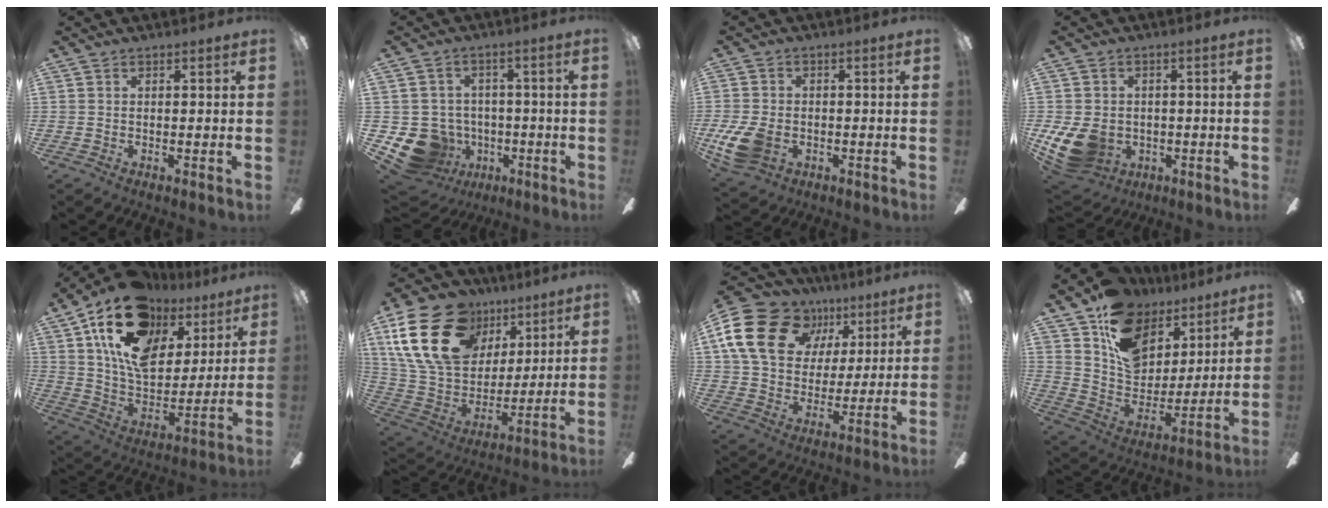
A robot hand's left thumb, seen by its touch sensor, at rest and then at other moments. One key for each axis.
{"total": 13.1, "fx": -4.9, "fy": 10.9, "fz": 5.4, "tx": -0.138, "ty": 0.030, "tz": -0.076}
{"total": 9.9, "fx": -2.6, "fy": 7.0, "fz": 6.5, "tx": -0.154, "ty": 0.006, "tz": -0.042}
{"total": 11.3, "fx": -2.9, "fy": 9.0, "fz": 6.2, "tx": -0.144, "ty": 0.004, "tz": -0.051}
{"total": 21.6, "fx": 11.6, "fy": 13.2, "fz": 12.6, "tx": -0.230, "ty": -0.056, "tz": 0.207}
{"total": 24.2, "fx": 12.2, "fy": 16.3, "fz": 13.1, "tx": -0.276, "ty": -0.044, "tz": 0.233}
{"total": 21.9, "fx": 10.1, "fy": 15.7, "fz": 11.5, "tx": -0.212, "ty": -0.032, "tz": 0.188}
{"total": 16.7, "fx": 9.9, "fy": 11.2, "fz": 7.5, "tx": -0.140, "ty": -0.054, "tz": 0.190}